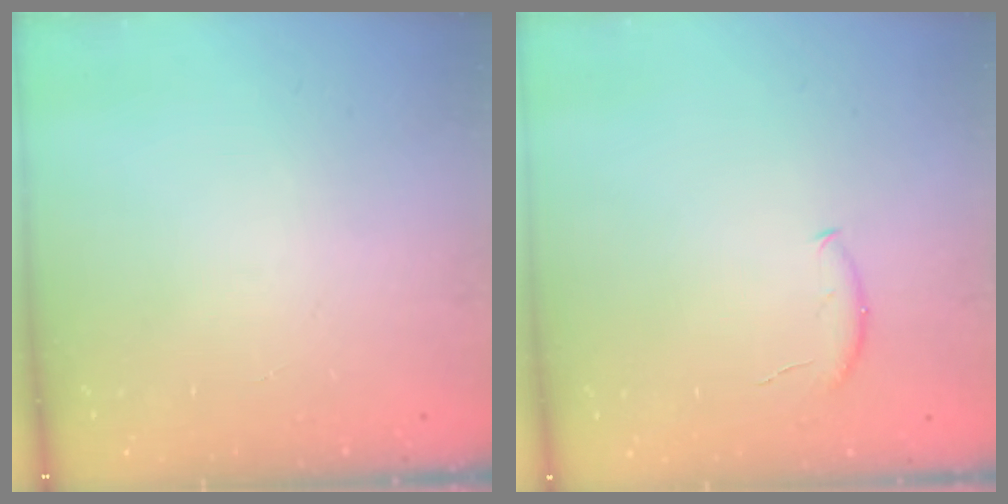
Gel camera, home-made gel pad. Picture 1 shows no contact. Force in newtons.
{"total": 5.3, "press": 5.2, "slide": 0.6}